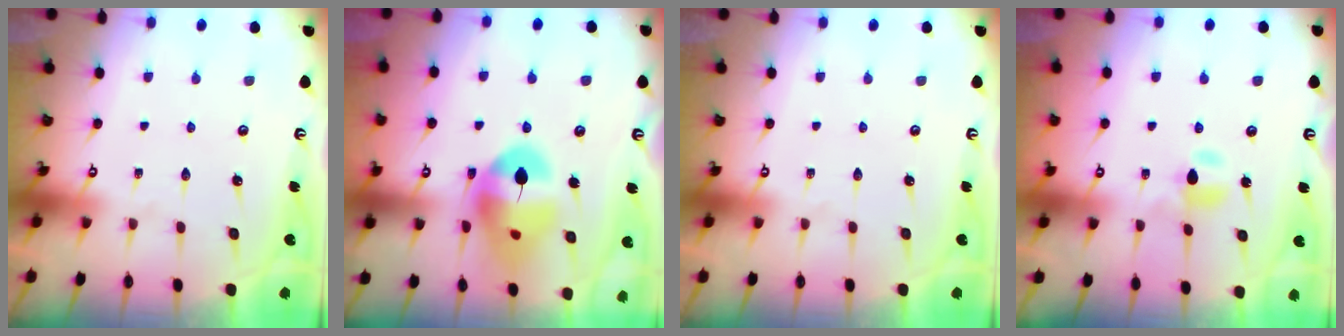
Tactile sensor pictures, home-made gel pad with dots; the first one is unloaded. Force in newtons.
{"total": 15.8, "press": 15.6, "slide": 2.1}
{"total": 0.0}
{"total": 5.8, "press": 5.8, "slide": 0.6}